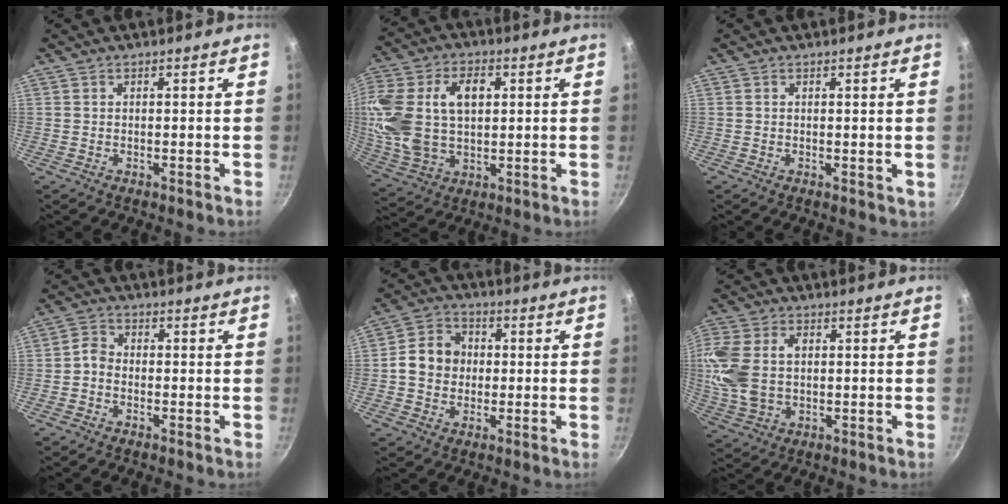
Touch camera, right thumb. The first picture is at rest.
{"total": 19.4, "force": [3.6, 12.6, 14.3], "torque": [-0.291, 0.007, 0.072]}
{"total": 0.8, "force": [0.4, 0.5, 0.4], "torque": [-0.001, -0.005, 0.004]}
{"total": 2.1, "force": [-0.9, 1.4, 1.2], "torque": [-0.027, 0.015, -0.025]}
{"total": 8.9, "force": [0.0, 7.6, 4.6], "torque": [-0.053, 0.016, -0.018]}
{"total": 12.0, "force": [1.3, 8.1, 8.8], "torque": [-0.183, 0.002, 0.024]}